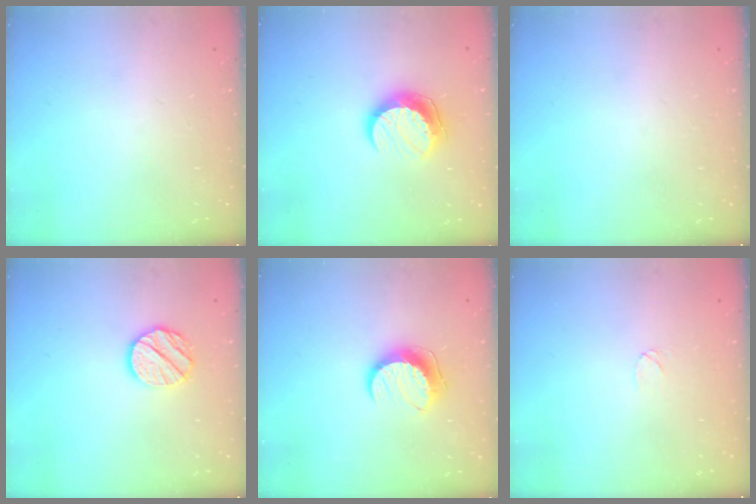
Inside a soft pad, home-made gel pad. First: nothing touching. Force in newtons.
{"total": 10.3, "press": 10.3, "slide": 0.7}
{"total": 0.0}
{"total": 10.5, "press": 10.4, "slide": 0.7}
{"total": 10.5, "press": 10.5, "slide": 0.4}
{"total": 3.5, "press": 3.5, "slide": 0.3}